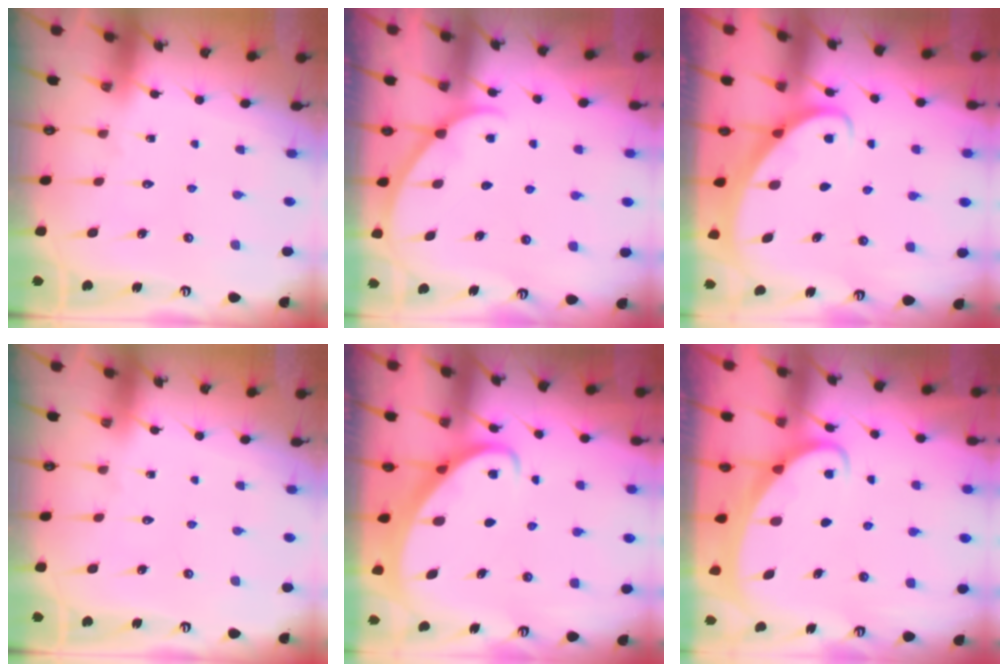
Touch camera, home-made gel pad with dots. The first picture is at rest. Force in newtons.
{"total": 2.0, "press": 2.0, "slide": 0.3}
{"total": 2.9, "press": 2.9, "slide": 0.2}
{"total": 0.0}
{"total": 2.2, "press": 2.2, "slide": 0.3}
{"total": 2.0, "press": 2.0, "slide": 0.0}